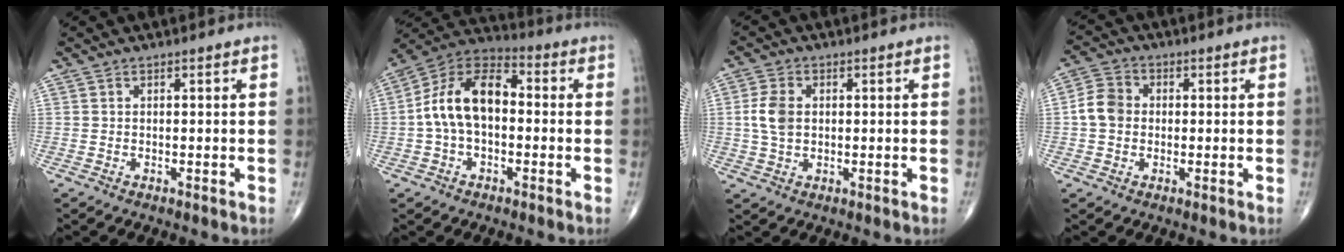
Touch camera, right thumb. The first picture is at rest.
{"total": 13.4, "force": [-0.2, 8.0, 10.7], "torque": [-0.186, 0.041, -0.018]}
{"total": 5.8, "force": [0.4, 3.9, 4.3], "torque": [-0.092, 0.005, 0.006]}
{"total": 5.8, "force": [-0.2, 4.9, 3.2], "torque": [-0.052, 0.014, -0.012]}